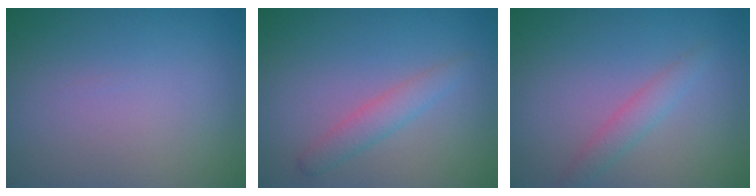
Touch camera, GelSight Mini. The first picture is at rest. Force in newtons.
{"total": 2.0, "press": 2.0, "slide": 0.1}
{"total": 1.8, "press": 1.8, "slide": 0.0}